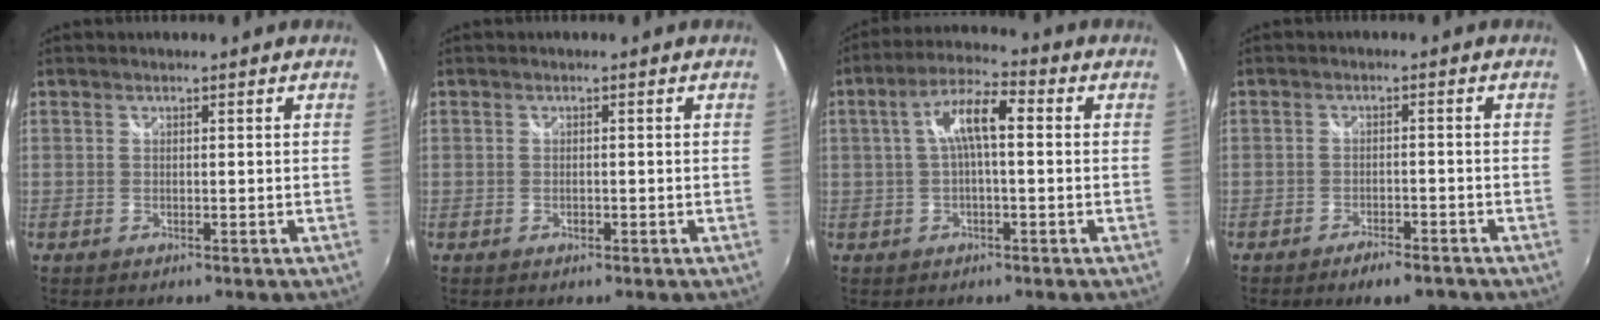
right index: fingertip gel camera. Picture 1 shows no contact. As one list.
[{"total": 0.9, "force": [-0.5, 0.6, 0.5], "torque": [-0.008, 0.000, -0.008]}, {"total": 7.5, "force": [0.5, 2.0, 7.2], "torque": [-0.143, 0.020, 0.011]}, {"total": 4.8, "force": [-3.8, 1.7, 2.4], "torque": [-0.056, -0.004, -0.057]}]